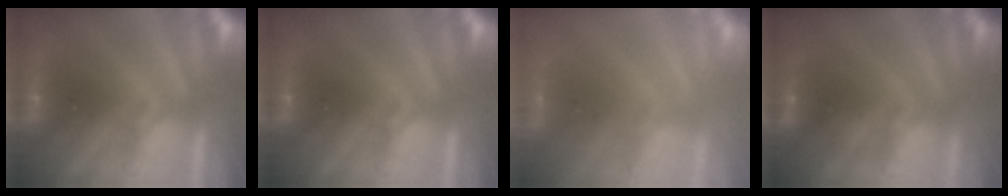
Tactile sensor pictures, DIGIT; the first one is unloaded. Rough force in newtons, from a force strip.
{"total": 0.0}
{"total": 5.9}
{"total": 2.1}